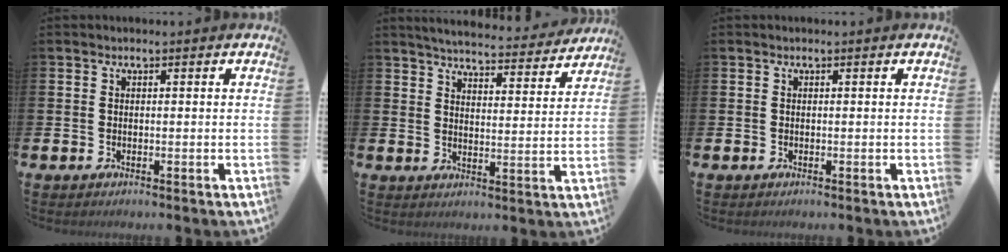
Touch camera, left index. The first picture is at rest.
{"total": 5.2, "force": [5.1, 0.4, 1.0], "torque": [-0.035, -0.037, 0.085]}
{"total": 0.0}